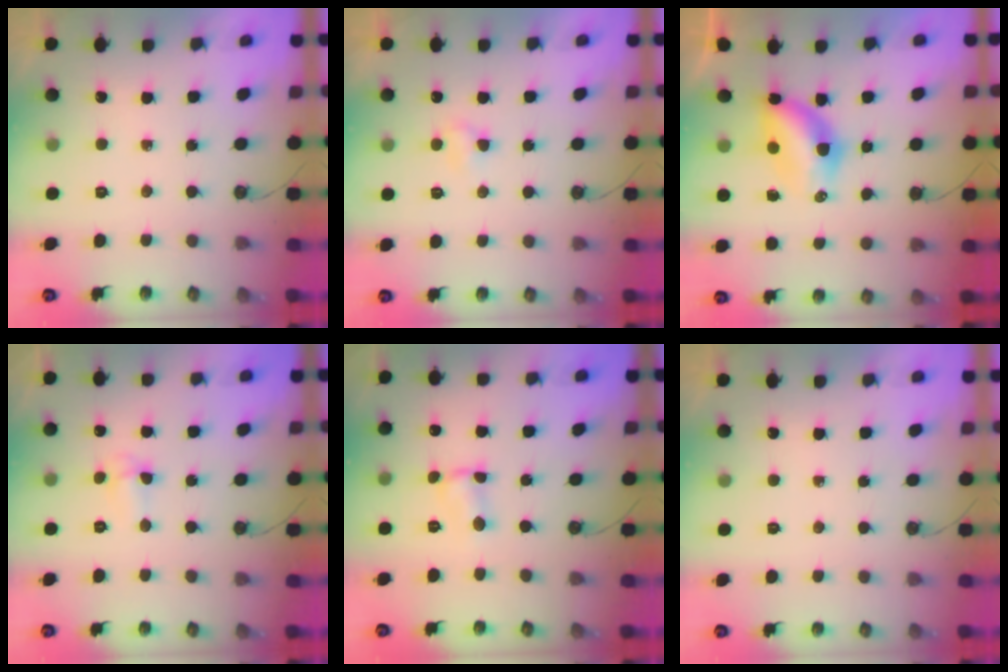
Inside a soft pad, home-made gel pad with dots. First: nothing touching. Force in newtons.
{"total": 3.2, "press": 3.2, "slide": 0.4}
{"total": 6.0, "press": 6.0, "slide": 0.3}
{"total": 3.6, "press": 3.4, "slide": 1.2}
{"total": 1.8, "press": 1.8, "slide": 0.3}
{"total": 0.0}